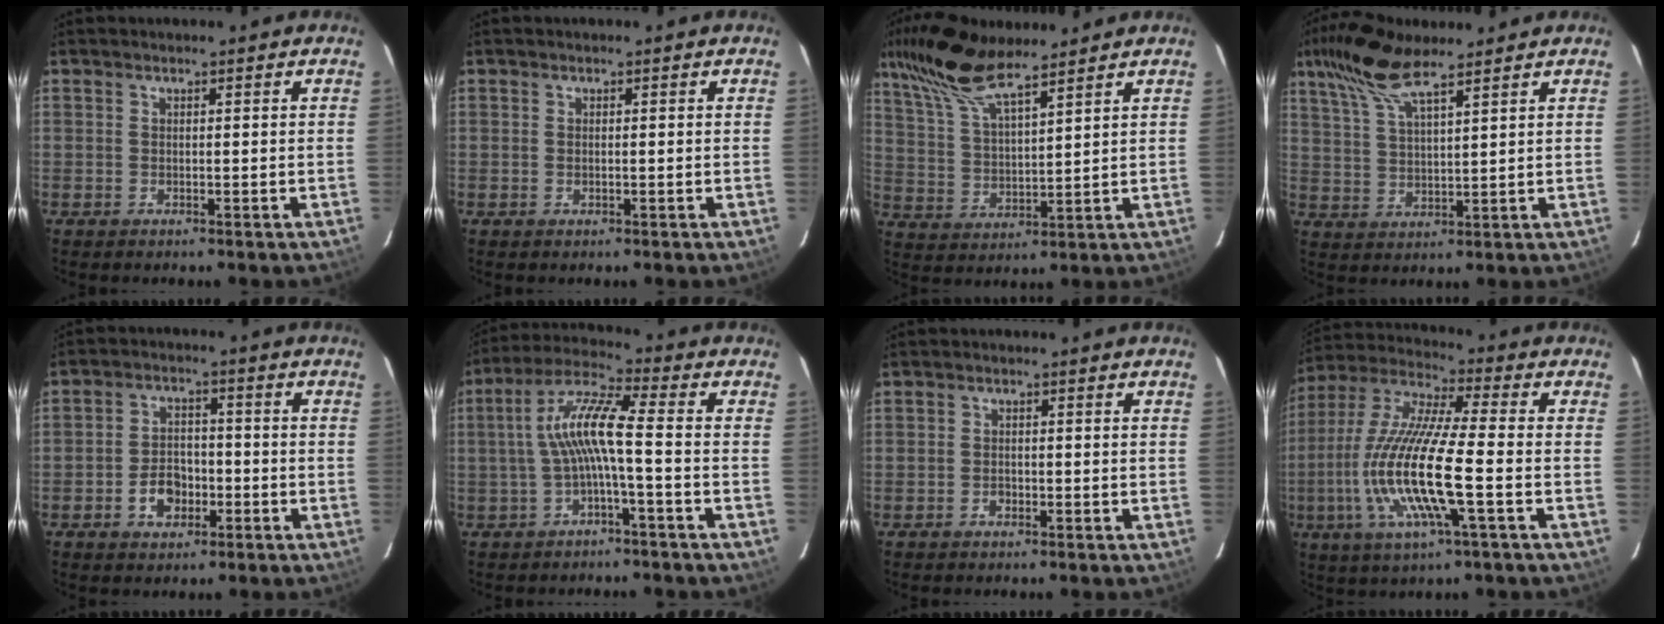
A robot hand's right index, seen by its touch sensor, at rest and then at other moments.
{"total": 0.5, "force": [0.0, 0.1, 0.5], "torque": [-0.012, 0.002, 0.000]}
{"total": 13.6, "force": [10.3, 3.5, 8.2], "torque": [-0.156, 0.026, 0.204]}
{"total": 11.2, "force": [7.7, 3.1, 7.4], "torque": [-0.150, 0.024, 0.148]}
{"total": 6.4, "force": [-2.7, 4.6, 3.6], "torque": [-0.070, 0.017, -0.039]}
{"total": 8.7, "force": [-1.5, 0.4, 8.6], "torque": [-0.188, 0.020, -0.027]}
{"total": 1.3, "force": [-0.7, 1.0, 0.6], "torque": [-0.010, 0.002, -0.011]}
{"total": 18.7, "force": [-4.7, 2.5, 17.9], "torque": [-0.360, -0.018, -0.094]}